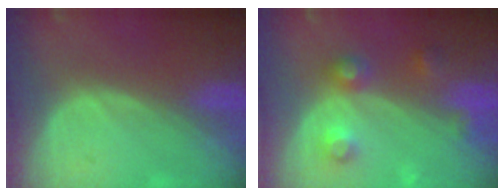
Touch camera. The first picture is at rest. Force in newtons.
{"total": 4.9, "press": 4.9, "slide": 0.2}